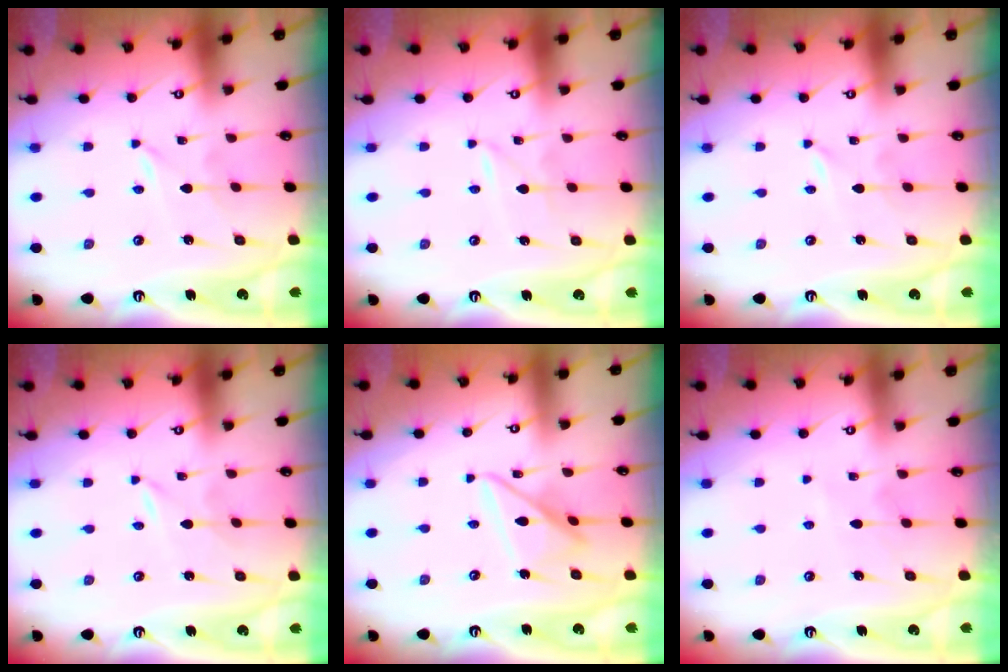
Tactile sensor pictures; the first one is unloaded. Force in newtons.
{"total": 1.6, "press": 1.6, "slide": 0.2}
{"total": 0.0}
{"total": 0.0}
{"total": 11.8, "press": 11.7, "slide": 1.2}
{"total": 3.9, "press": 3.9, "slide": 0.4}